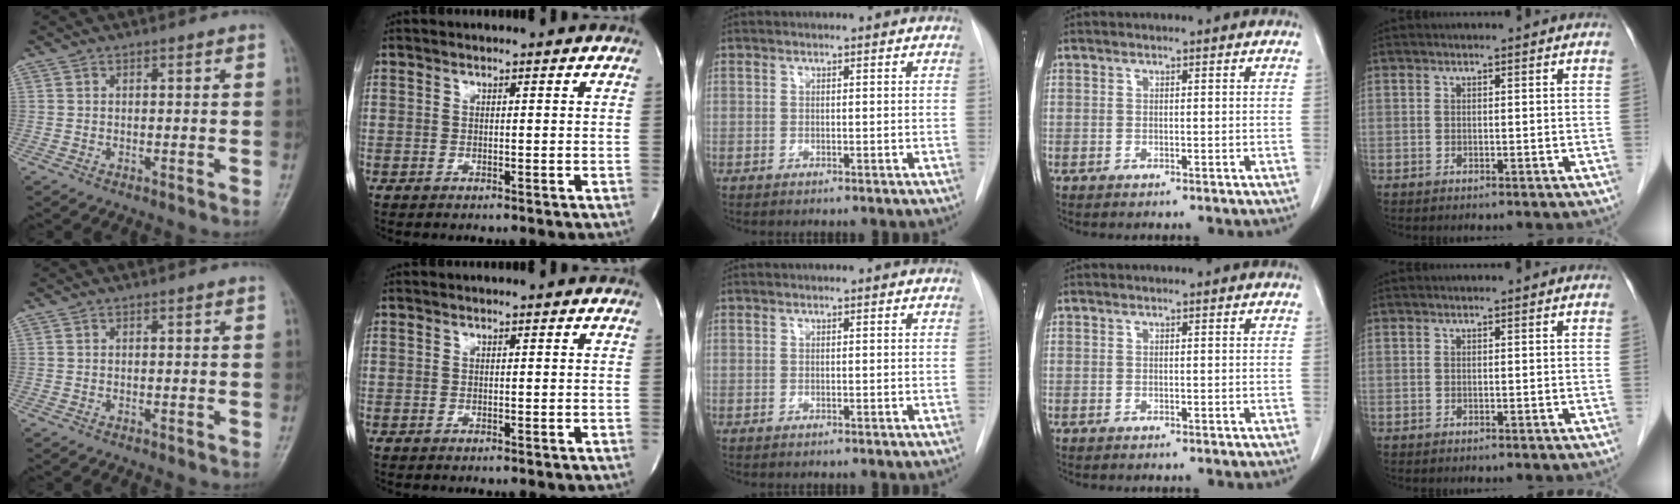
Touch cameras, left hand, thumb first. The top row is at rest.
{}